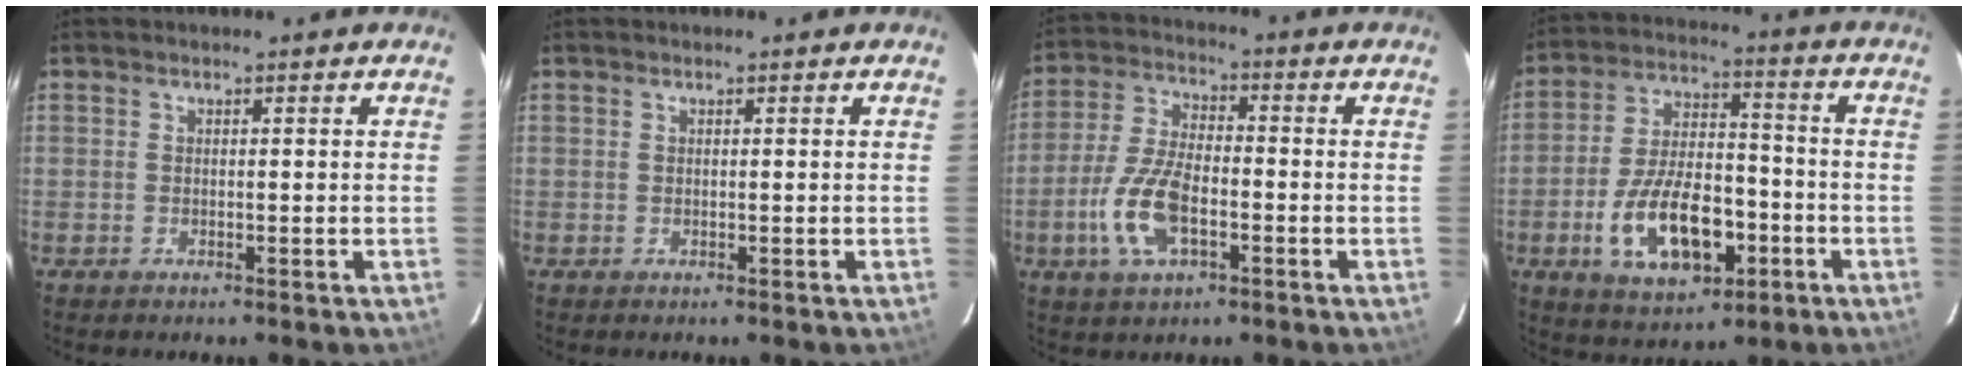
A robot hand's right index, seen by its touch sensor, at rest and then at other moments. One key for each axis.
{"total": 0.0}
{"total": 11.4, "fx": -3.9, "fy": 5.1, "fz": 9.4, "tx": -0.204, "ty": 0.000, "tz": -0.073}
{"total": 15.9, "fx": -5.7, "fy": 8.0, "fz": 12.5, "tx": -0.247, "ty": 0.008, "tz": -0.083}